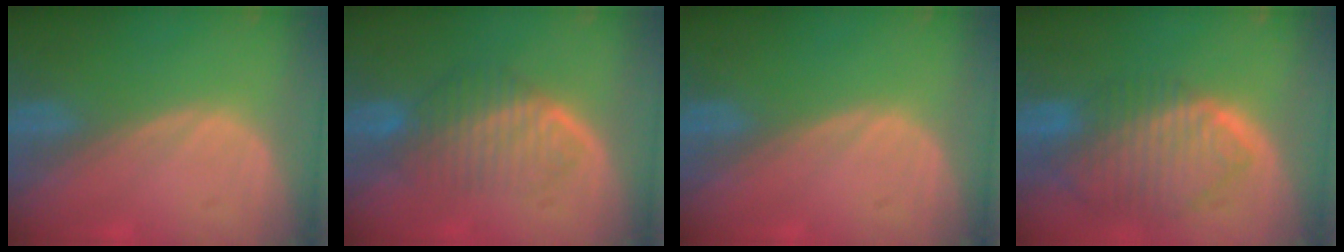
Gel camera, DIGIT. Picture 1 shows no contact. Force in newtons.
{"total": 6.7, "press": 6.4, "slide": 1.8}
{"total": 0.0}
{"total": 9.9, "press": 8.4, "slide": 5.2}